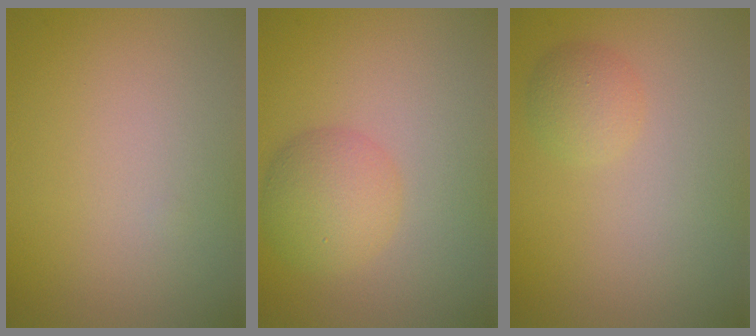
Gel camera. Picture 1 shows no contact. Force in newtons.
{"total": 3.7, "press": 3.7, "slide": 0.2}
{"total": 1.9, "press": 1.9, "slide": 0.1}